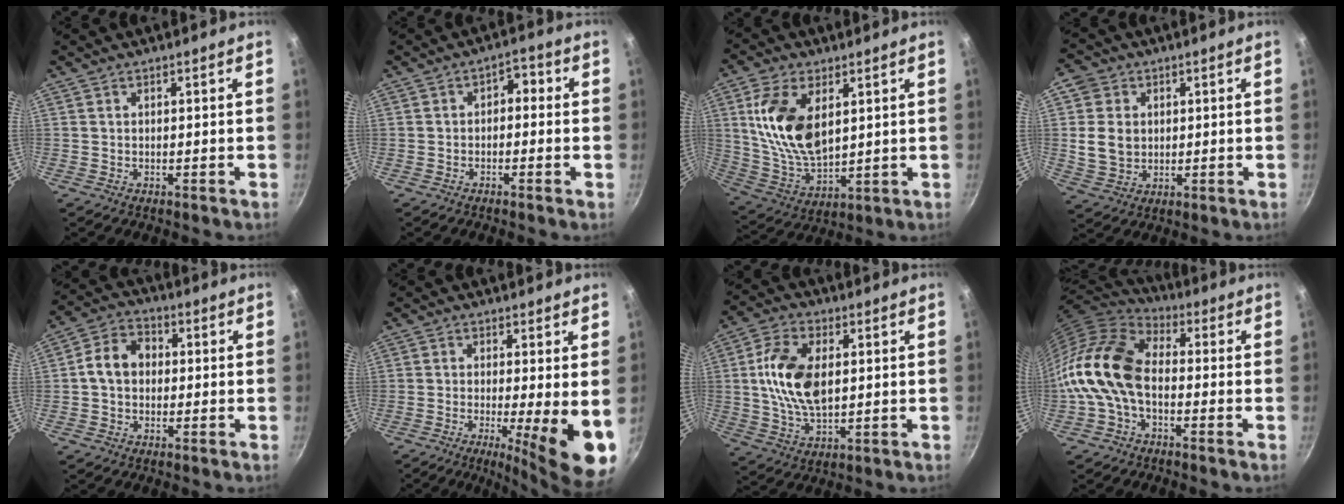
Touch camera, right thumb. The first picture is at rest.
{"total": 3.2, "force": [-0.4, 2.1, 2.4], "torque": [-0.017, 0.014, -0.015]}
{"total": 15.3, "force": [4.2, 8.6, 11.9], "torque": [-0.216, -0.024, 0.093]}
{"total": 8.5, "force": [1.0, 7.2, 4.4], "torque": [-0.052, -0.004, 0.019]}
{"total": 7.8, "force": [0.2, 6.1, 4.8], "torque": [-0.063, 0.021, -0.012]}
{"total": 11.2, "force": [-2.2, 1.8, 10.8], "torque": [-0.149, -0.015, -0.030]}
{"total": 12.7, "force": [1.6, 7.3, 10.2], "torque": [-0.184, 0.005, 0.028]}
{"total": 14.3, "force": [-2.6, 9.0, 10.8], "torque": [-0.197, 0.035, -0.073]}